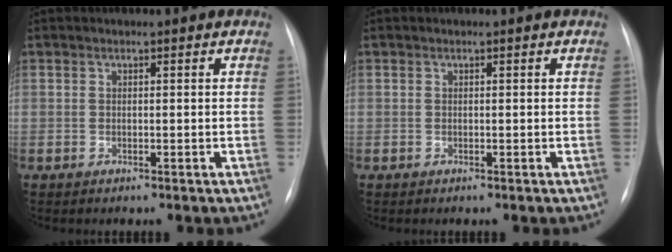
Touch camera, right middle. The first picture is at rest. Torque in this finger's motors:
{"motor_torque": [0.00, 0.00, 0.00, 0.00]}